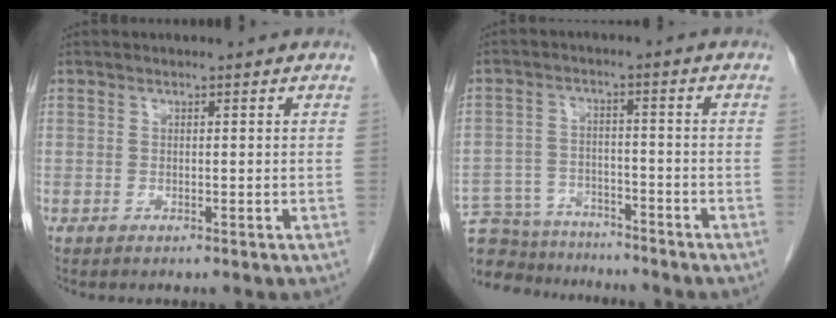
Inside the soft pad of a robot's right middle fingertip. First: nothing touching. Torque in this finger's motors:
{"motor_torque": [0.45, -0.59, 0.05, 0.01]}